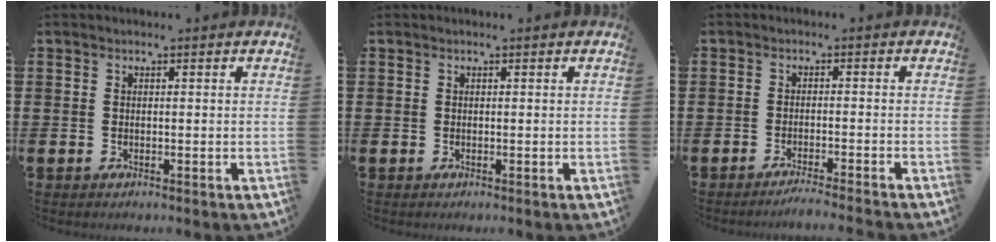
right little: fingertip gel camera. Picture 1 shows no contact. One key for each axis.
{"total": 0.0}
{"total": 1.7, "fx": -1.6, "fy": -0.3, "fz": 0.6, "tx": -0.008, "ty": 0.001, "tz": -0.030}